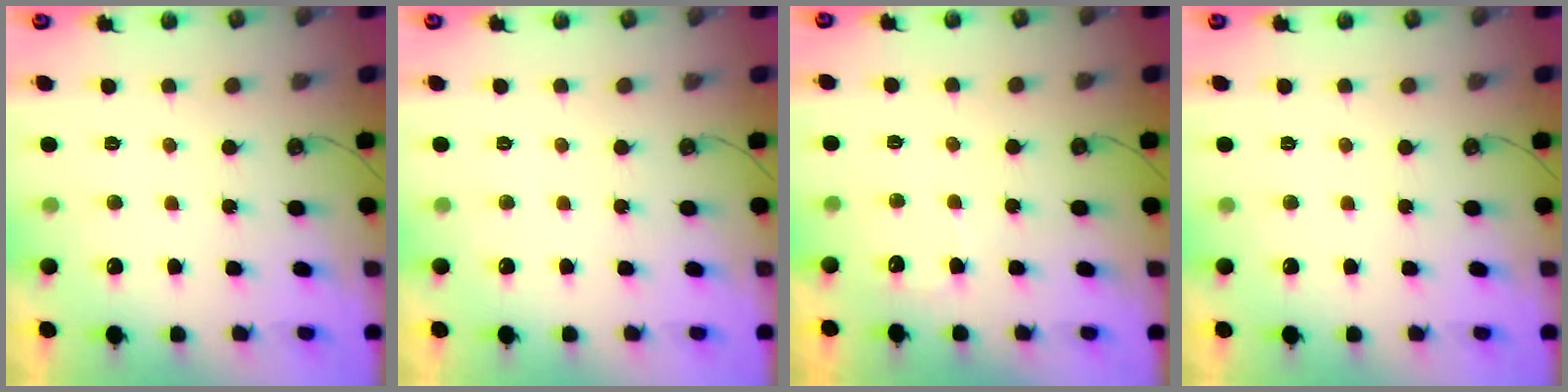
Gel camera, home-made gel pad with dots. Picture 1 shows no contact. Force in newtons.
{"total": 0.0}
{"total": 3.0, "press": 3.0, "slide": 0.3}
{"total": 0.0}